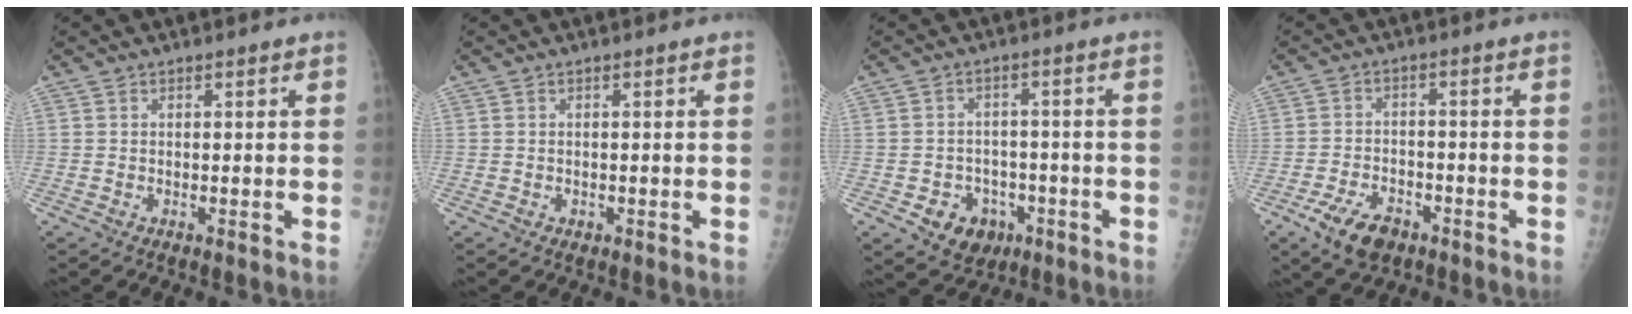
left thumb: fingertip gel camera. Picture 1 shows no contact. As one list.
[{"total": 0.7, "force": [-0.3, 0.6, 0.3], "torque": [-0.003, 0.001, -0.002]}, {"total": 7.9, "force": [-3.4, 6.5, 3.0], "torque": [-0.022, 0.025, -0.039]}, {"total": 8.1, "force": [-4.7, 4.6, 4.7], "torque": [-0.079, 0.019, -0.077]}]